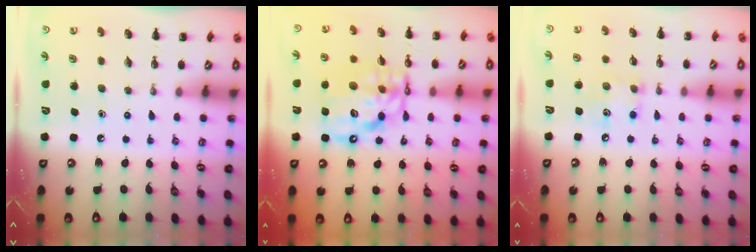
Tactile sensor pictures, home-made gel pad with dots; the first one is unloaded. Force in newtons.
{"total": 13.3, "press": 12.9, "slide": 3.3}
{"total": 6.5, "press": 6.5, "slide": 0.7}